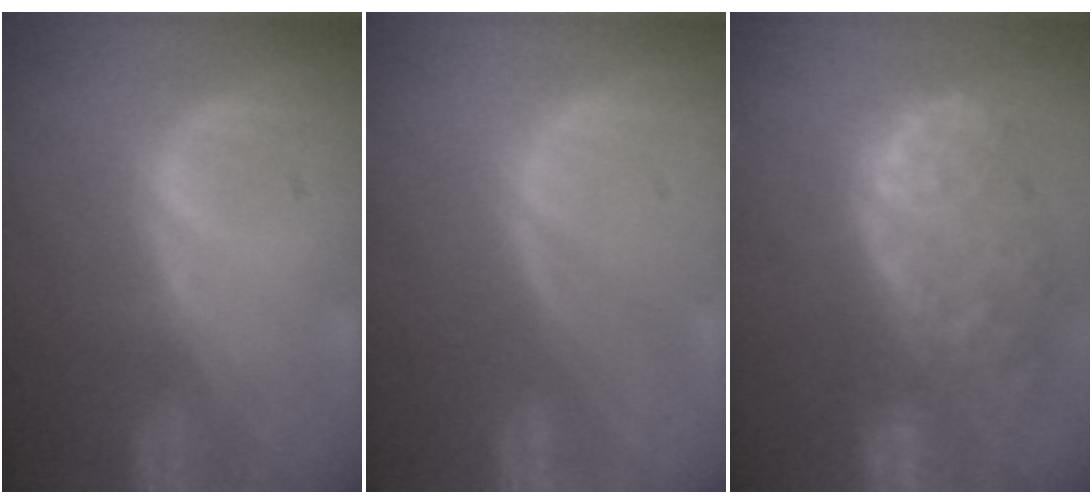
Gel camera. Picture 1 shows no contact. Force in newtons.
{"total": 0.0}
{"total": 13.5, "press": 11.1, "slide": 7.8}